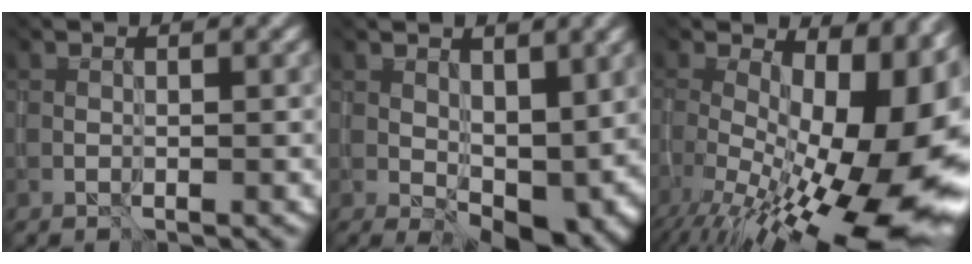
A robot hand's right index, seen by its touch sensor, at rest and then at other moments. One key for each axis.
{"total": 6.6, "fx": 0.8, "fy": 4.2, "fz": 5.0, "tx": -0.073, "ty": -0.031, "tz": 0.051}
{"total": 17.3, "fx": -4.7, "fy": 8.5, "fz": 14.4, "tx": -0.197, "ty": -0.031, "tz": -0.034}